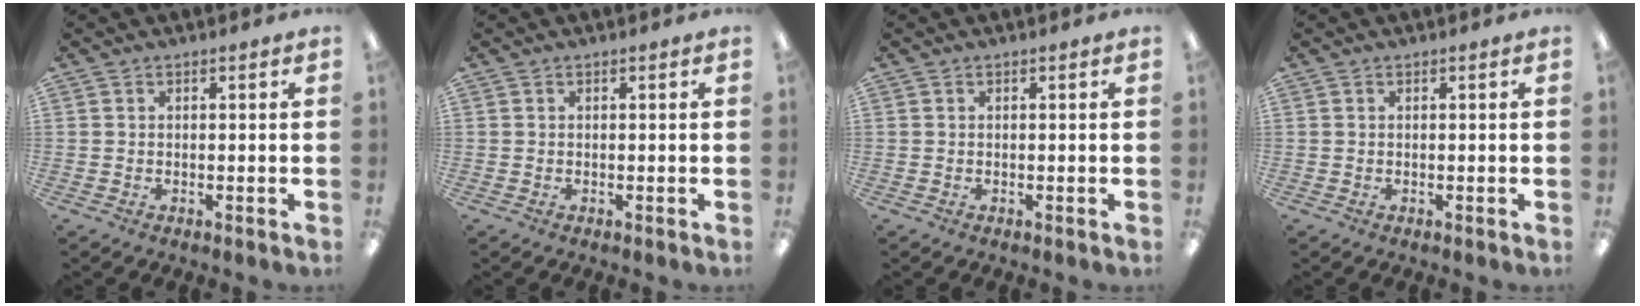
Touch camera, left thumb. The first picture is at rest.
{"total": 0.0}
{"total": 0.0}
{"total": 0.0}